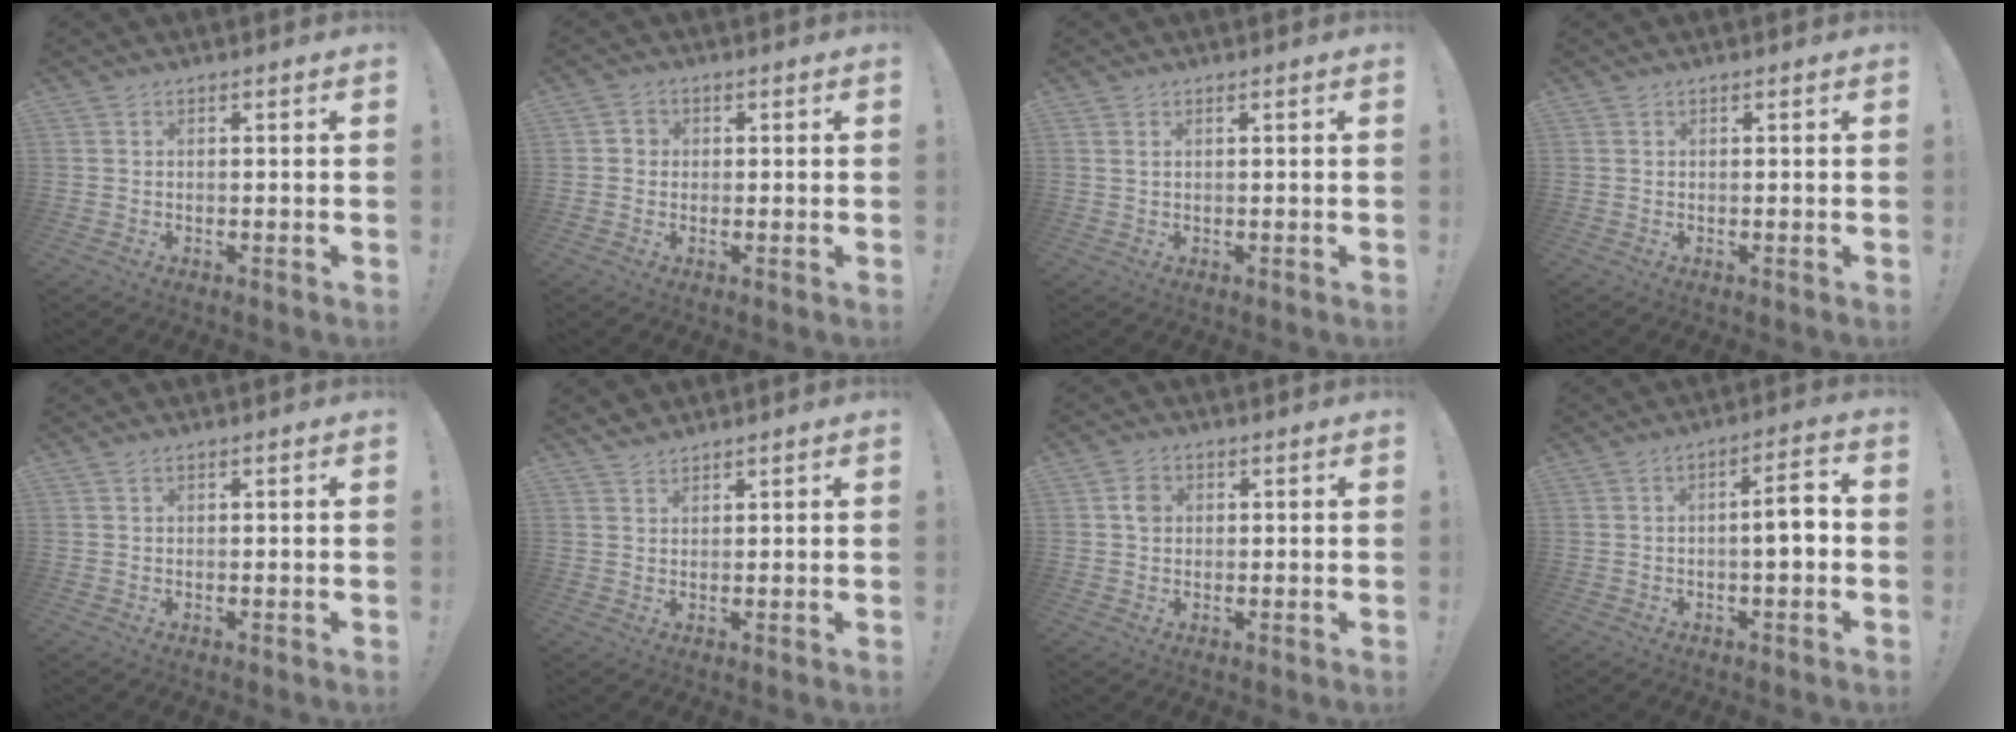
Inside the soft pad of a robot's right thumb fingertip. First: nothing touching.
{"total": 2.2, "force": [-0.5, 2.0, 0.6], "torque": [-0.012, 0.007, -0.009]}
{"total": 1.3, "force": [0.8, 0.4, 1.0], "torque": [-0.028, 0.004, 0.016]}
{"total": 0.0}
{"total": 0.0}
{"total": 2.5, "force": [2.3, 0.9, 0.4], "torque": [-0.003, -0.016, 0.042]}
{"total": 2.6, "force": [0.2, 2.3, 1.3], "torque": [-0.010, 0.000, -0.001]}
{"total": 6.2, "force": [-1.3, 1.1, 6.0], "torque": [-0.095, 0.010, -0.027]}